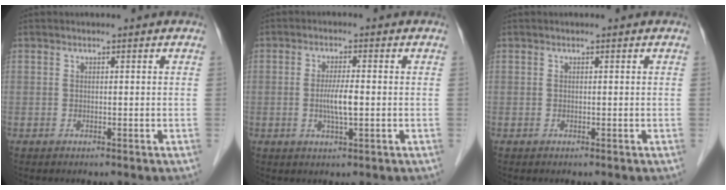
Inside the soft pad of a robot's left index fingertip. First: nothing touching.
{"total": 4.0, "force": [-0.5, 0.5, 3.9], "torque": [-0.079, -0.004, -0.009]}
{"total": 0.0}